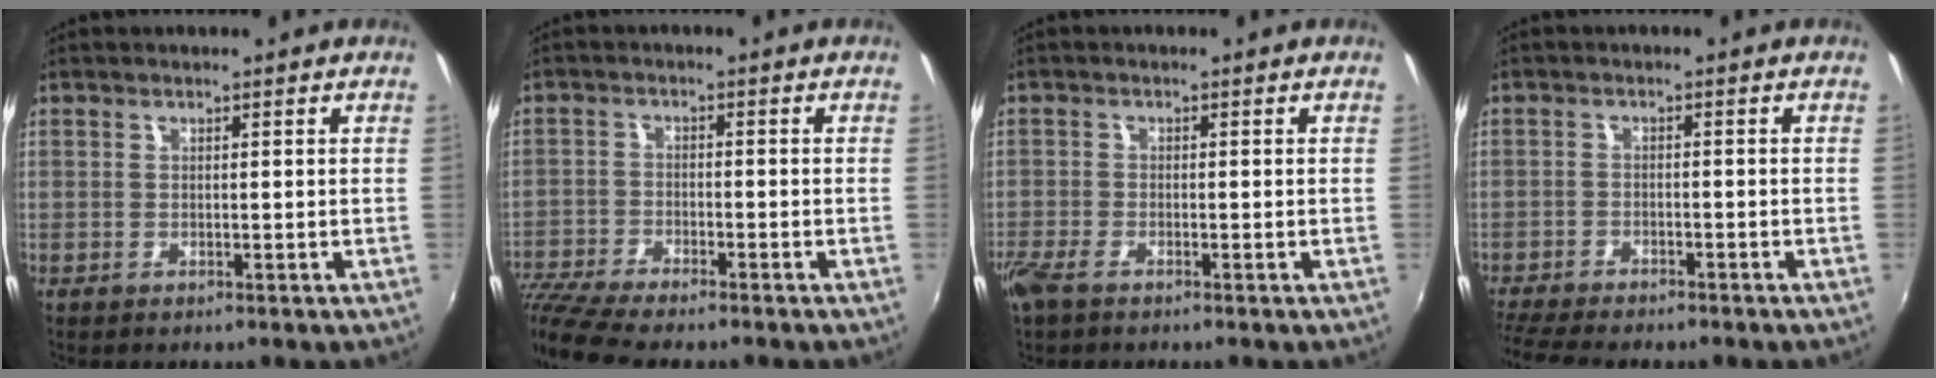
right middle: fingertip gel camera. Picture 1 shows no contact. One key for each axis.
{"total": 10.3, "fx": -9.0, "fy": 1.5, "fz": 4.7, "tx": -0.121, "ty": -0.031, "tz": -0.166}
{"total": 3.6, "fx": -2.6, "fy": 1.1, "fz": 2.1, "tx": -0.055, "ty": -0.011, "tz": -0.055}
{"total": 9.9, "fx": -8.7, "fy": 2.0, "fz": 4.3, "tx": -0.110, "ty": -0.032, "tz": -0.142}